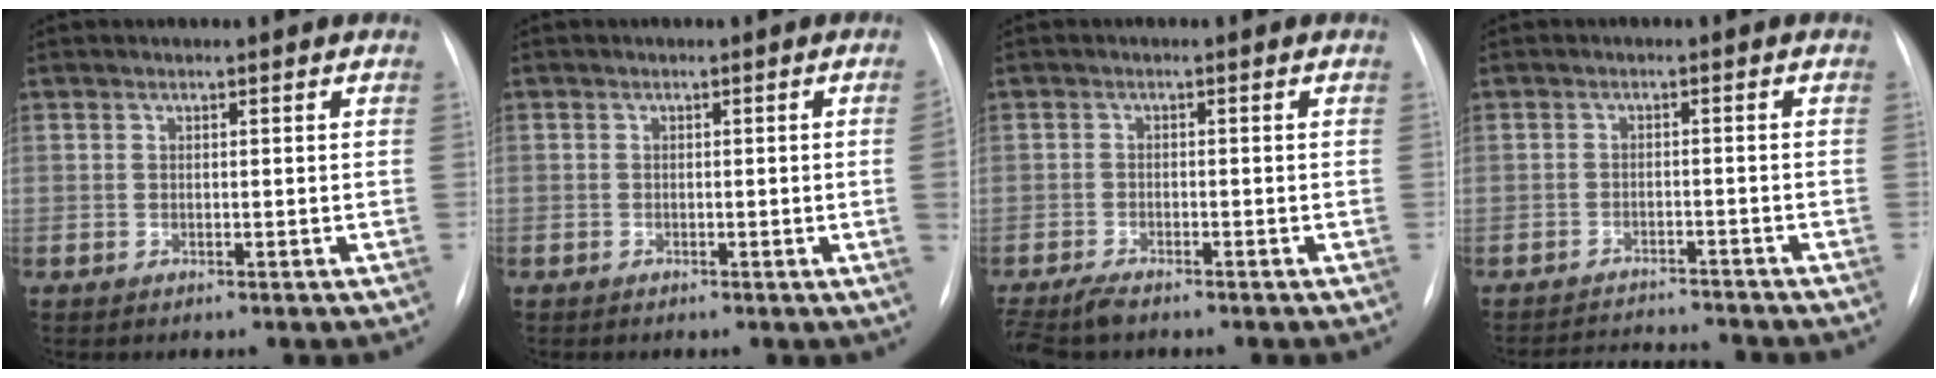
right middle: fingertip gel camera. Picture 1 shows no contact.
{"total": 2.0, "force": [-0.4, -0.5, 1.9], "torque": [-0.025, 0.000, -0.006]}
{"total": 4.7, "force": [-4.0, 0.9, 2.2], "torque": [-0.043, -0.013, -0.069]}
{"total": 7.4, "force": [-7.3, 0.3, 1.2], "torque": [-0.019, -0.001, -0.109]}